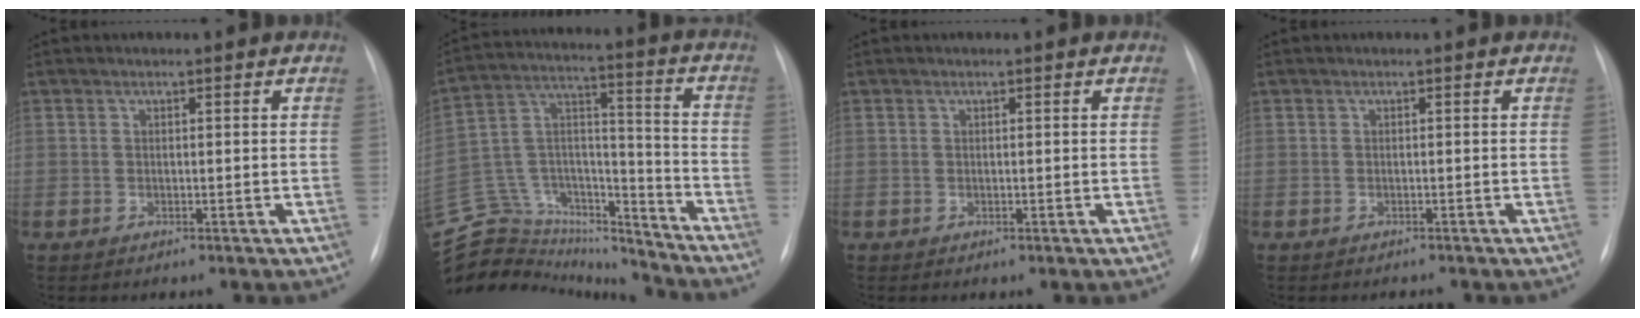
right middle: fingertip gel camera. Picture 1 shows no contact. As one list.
[{"total": 27.7, "force": [-25.5, 7.8, 7.8], "torque": [-0.199, 0.032, -0.398]}, {"total": 0.0}, {"total": 0.8, "force": [-0.7, 0.2, 0.1], "torque": [-0.005, -0.003, -0.009]}]